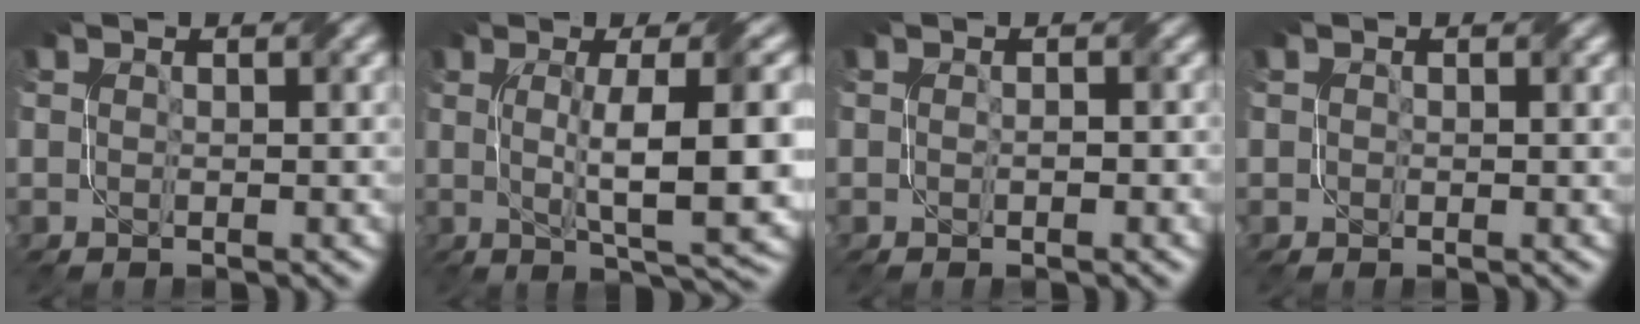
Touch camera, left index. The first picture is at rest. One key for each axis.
{"total": 10.1, "fx": 0.5, "fy": 2.3, "fz": 9.9, "tx": -0.140, "ty": 0.001, "tz": 0.012}
{"total": 1.5, "fx": -0.4, "fy": 0.5, "fz": 1.4, "tx": -0.025, "ty": -0.002, "tz": -0.003}
{"total": 0.6, "fx": 0.4, "fy": 0.4, "fz": 0.2, "tx": -0.003, "ty": -0.001, "tz": 0.003}